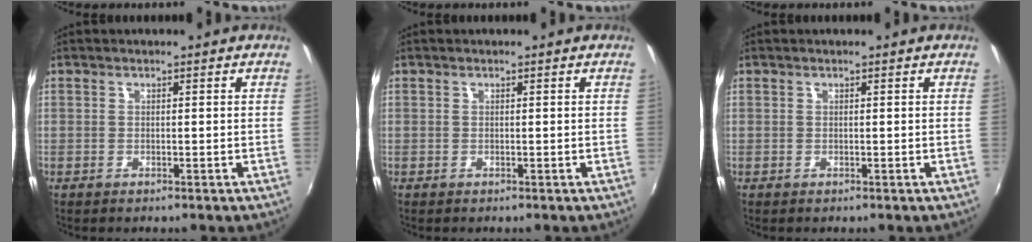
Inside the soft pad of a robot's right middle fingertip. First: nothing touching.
{"total": 0.0}
{"total": 0.0}